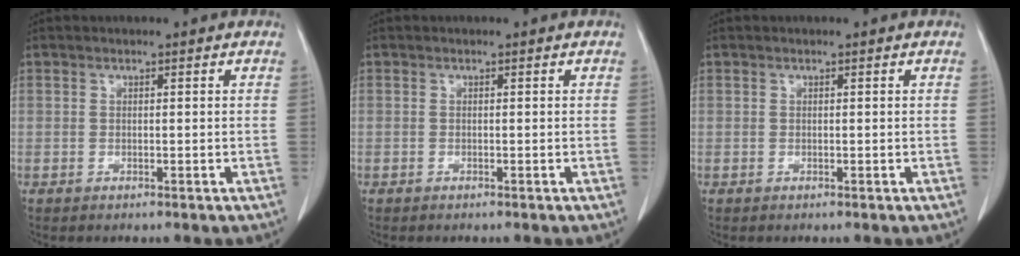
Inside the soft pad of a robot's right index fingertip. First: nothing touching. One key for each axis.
{"total": 0.0}
{"total": 0.0}